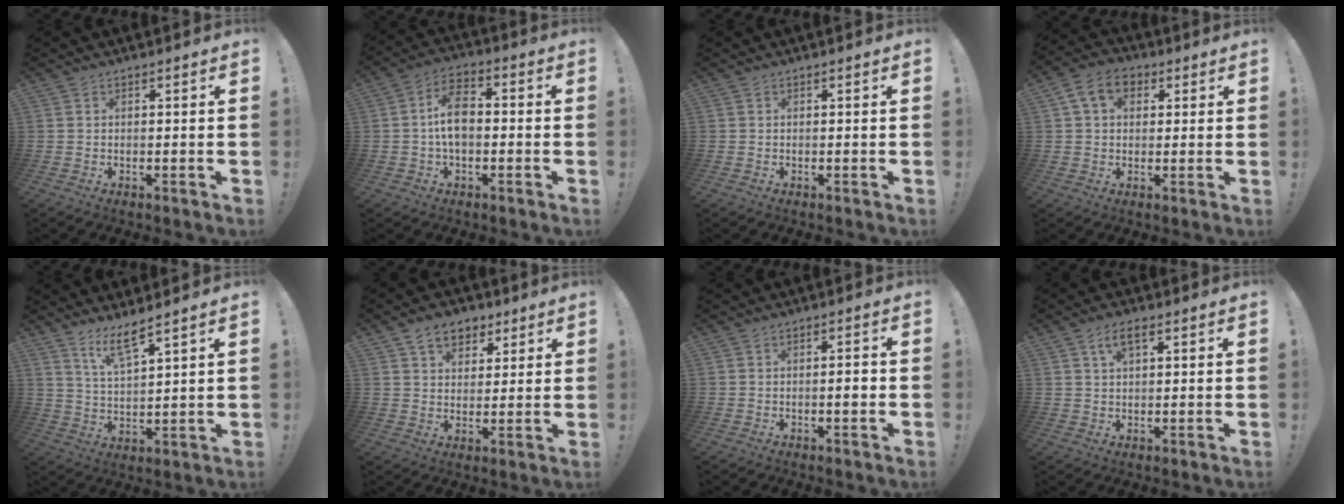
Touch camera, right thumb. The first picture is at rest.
{"total": 9.5, "force": [-0.5, 5.8, 7.5], "torque": [-0.132, 0.010, -0.009]}
{"total": 0.0}
{"total": 8.5, "force": [3.1, 6.1, 5.1], "torque": [-0.087, 0.010, 0.061]}
{"total": 8.3, "force": [6.2, 1.4, 5.2], "torque": [-0.092, -0.035, 0.108]}
{"total": 8.9, "force": [5.0, 6.3, 3.9], "torque": [-0.051, -0.017, 0.094]}
{"total": 2.5, "force": [-0.7, 0.3, 2.4], "torque": [-0.033, -0.001, -0.016]}
{"total": 4.8, "force": [2.2, 2.2, 3.7], "torque": [-0.059, 0.000, 0.037]}